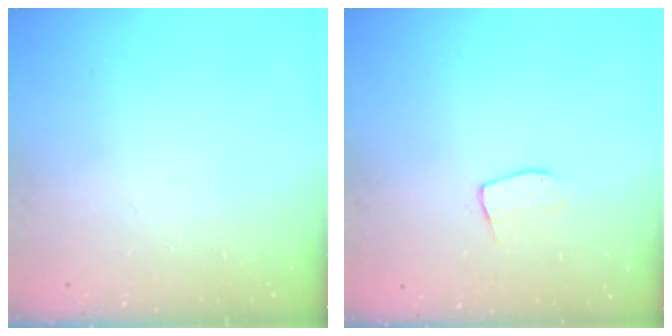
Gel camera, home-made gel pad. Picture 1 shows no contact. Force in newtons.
{"total": 5.9, "press": 5.9, "slide": 0.3}